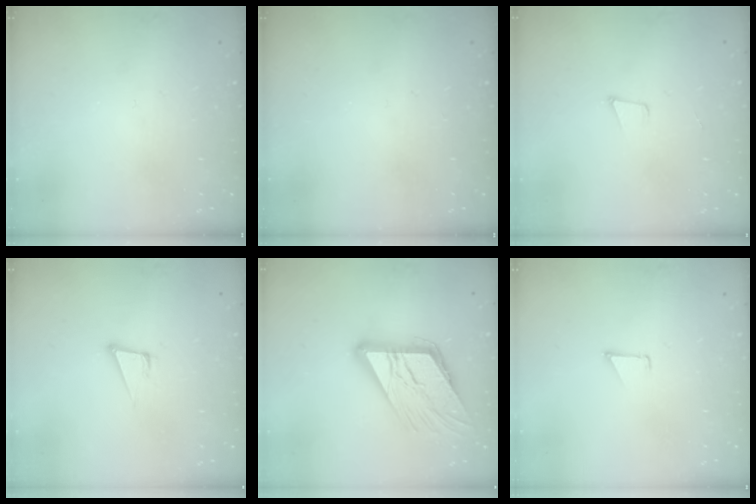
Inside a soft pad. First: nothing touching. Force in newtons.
{"total": 0.0}
{"total": 3.9, "press": 2.9, "slide": 2.6}
{"total": 5.4, "press": 4.4, "slide": 3.1}
{"total": 17.8, "press": 17.7, "slide": 2.1}
{"total": 0.9, "press": 0.8, "slide": 0.1}